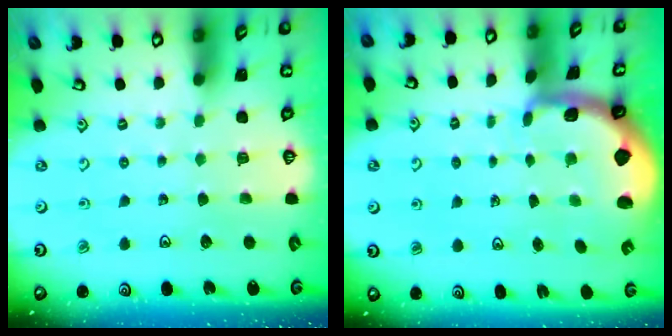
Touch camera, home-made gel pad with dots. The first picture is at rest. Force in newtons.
{"total": 1.7, "press": 1.6, "slide": 0.4}